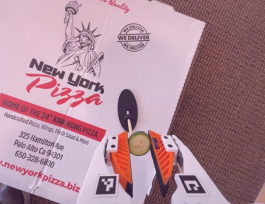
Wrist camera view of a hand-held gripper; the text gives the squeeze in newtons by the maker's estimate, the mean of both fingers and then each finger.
{"total": 8.0, "left": 7.7, "right": 8.2}